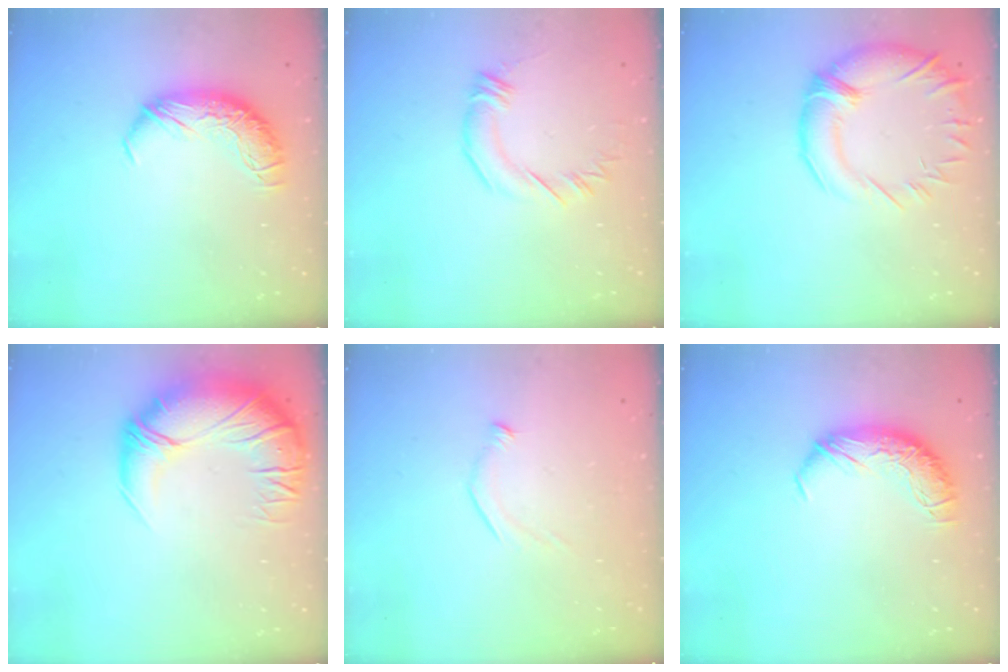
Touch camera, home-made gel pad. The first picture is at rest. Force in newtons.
{"total": 2.5, "press": 2.4, "slide": 0.3}
{"total": 5.9, "press": 4.1, "slide": 4.2}
{"total": 5.8, "press": 4.5, "slide": 3.6}
{"total": 7.2, "press": 7.2, "slide": 0.7}
{"total": 0.0}